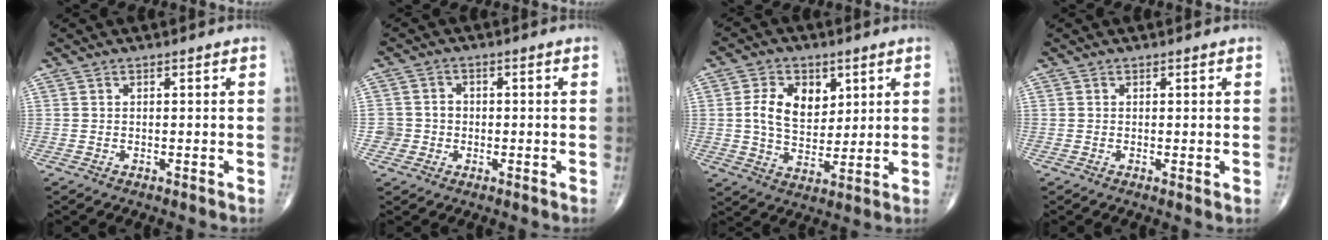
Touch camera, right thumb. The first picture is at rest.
{"total": 3.8, "force": [-0.9, 3.7, 0.3], "torque": [0.023, 0.012, -0.021]}
{"total": 10.4, "force": [2.9, 7.1, 7.0], "torque": [-0.093, -0.012, 0.055]}
{"total": 0.7, "force": [0.1, 0.2, 0.6], "torque": [-0.010, -0.004, -0.002]}